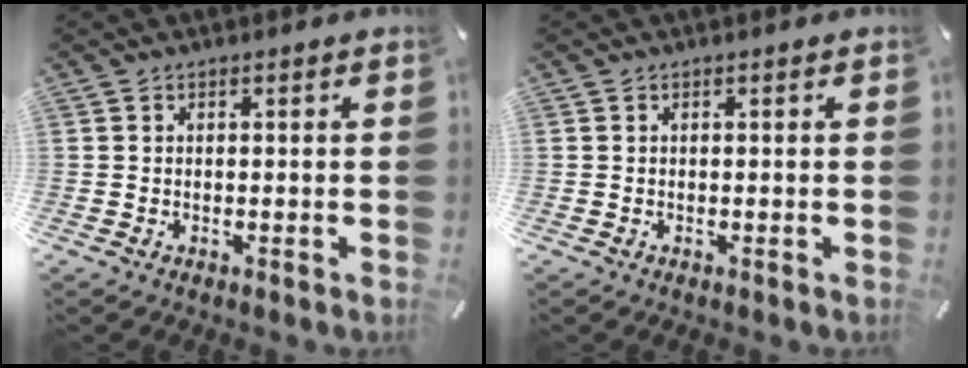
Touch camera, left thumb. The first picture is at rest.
{"total": 0.0}